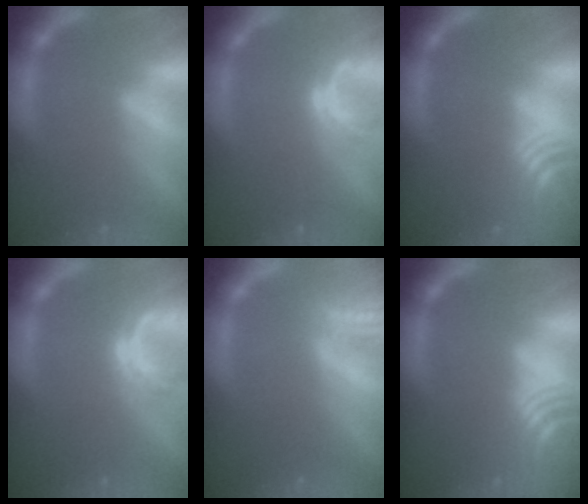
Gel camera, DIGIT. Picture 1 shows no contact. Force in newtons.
{"total": 2.0}
{"total": 8.0}
{"total": 2.5}
{"total": 3.9}
{"total": 9.6}